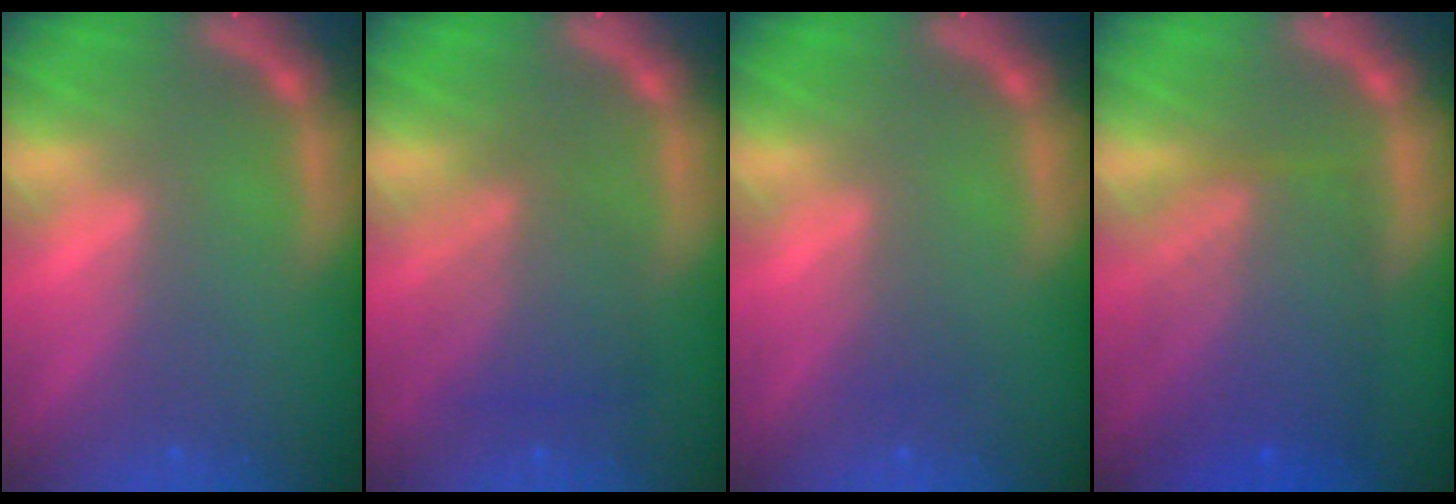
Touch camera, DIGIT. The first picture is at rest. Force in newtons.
{"total": 5.0}
{"total": 1.0}
{"total": 8.0}